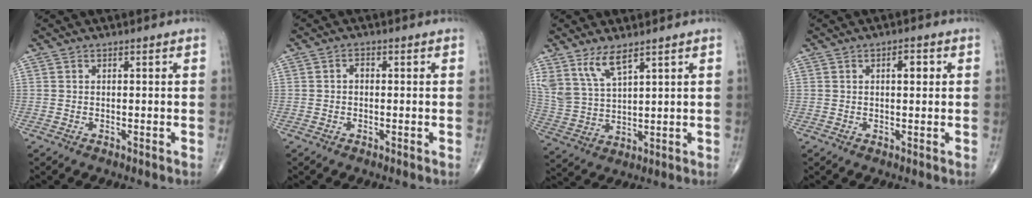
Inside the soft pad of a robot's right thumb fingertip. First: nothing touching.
{"total": 1.2, "force": [-0.1, 0.9, 0.8], "torque": [-0.007, 0.004, -0.007]}
{"total": 7.9, "force": [5.4, 2.6, 5.1], "torque": [-0.104, -0.025, 0.121]}
{"total": 2.8, "force": [0.7, 1.2, 2.4], "torque": [-0.032, 0.001, 0.009]}